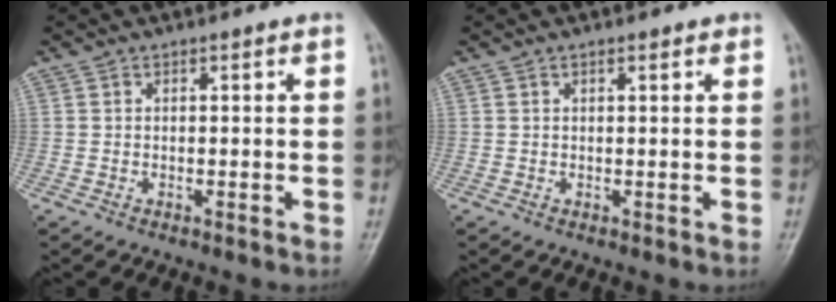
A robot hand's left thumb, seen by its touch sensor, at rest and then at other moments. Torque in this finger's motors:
{"motor_torque": [-0.24, -0.03, -0.13, -0.12, 0.04]}